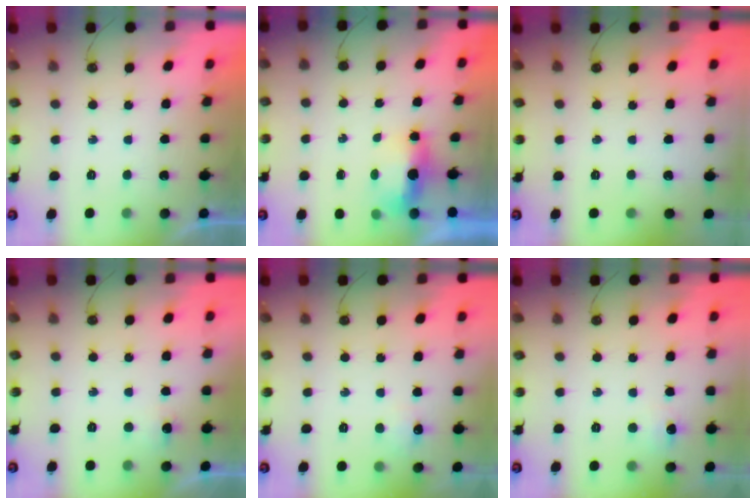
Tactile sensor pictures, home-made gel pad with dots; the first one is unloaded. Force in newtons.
{"total": 14.7, "press": 7.2, "slide": 12.8}
{"total": 0.0}
{"total": 4.2, "press": 3.9, "slide": 1.5}
{"total": 5.5, "press": 5.5, "slide": 0.8}
{"total": 3.8, "press": 3.8, "slide": 0.7}